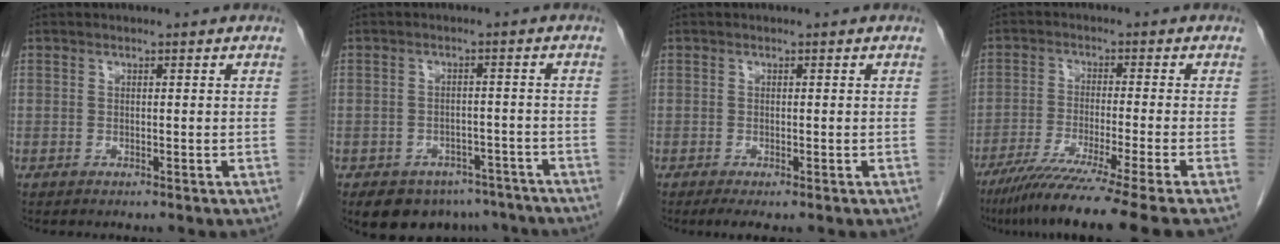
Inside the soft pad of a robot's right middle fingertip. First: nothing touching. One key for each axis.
{"total": 9.3, "fx": -7.2, "fy": 5.5, "fz": 2.2, "tx": -0.019, "ty": 0.010, "tz": -0.086}
{"total": 2.2, "fx": -1.5, "fy": 0.5, "fz": 1.5, "tx": -0.022, "ty": -0.007, "tz": -0.022}
{"total": 15.3, "fx": -12.0, "fy": -2.6, "fz": 9.0, "tx": -0.130, "ty": -0.057, "tz": -0.189}